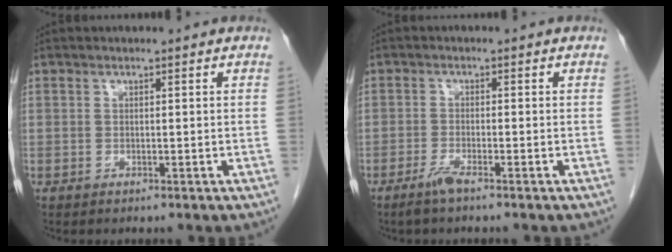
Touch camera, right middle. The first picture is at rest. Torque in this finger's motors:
{"motor_torque": [0.29, -0.14, 0.01, 0.02]}